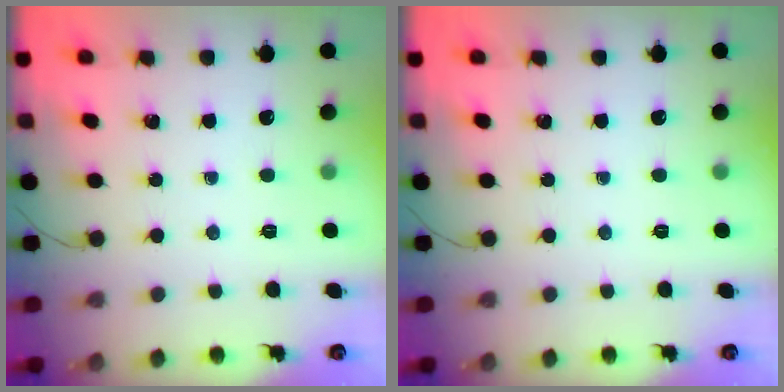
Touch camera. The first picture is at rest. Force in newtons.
{"total": 0.0}